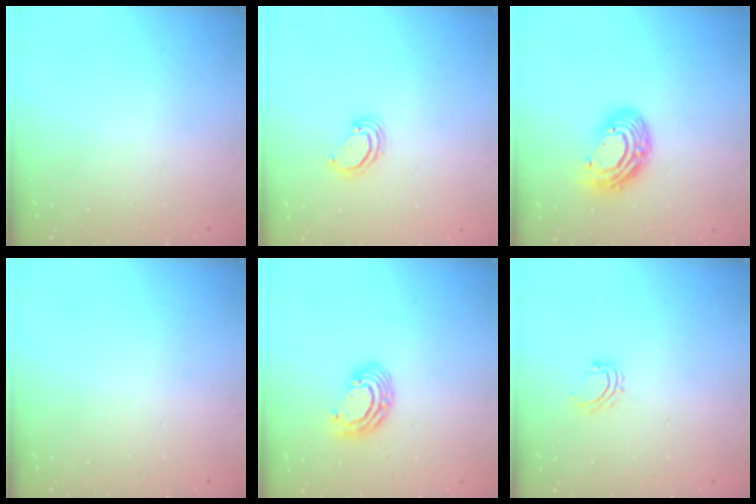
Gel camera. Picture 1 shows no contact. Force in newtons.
{"total": 3.1, "press": 3.1, "slide": 0.2}
{"total": 11.4, "press": 11.4, "slide": 0.8}
{"total": 0.0}
{"total": 7.2, "press": 7.2, "slide": 1.0}
{"total": 5.2, "press": 5.1, "slide": 1.0}